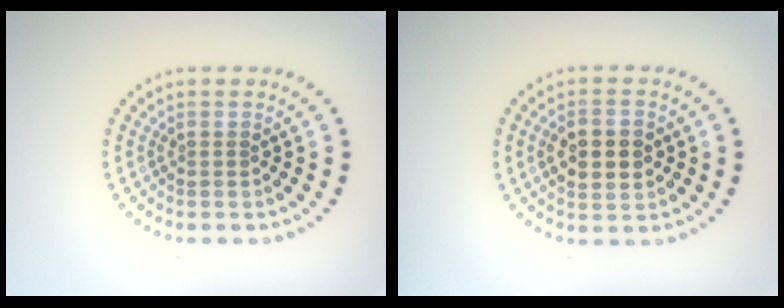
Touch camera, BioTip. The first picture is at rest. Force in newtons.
{"total": 4.4, "press": 4.4, "slide": 0.2}